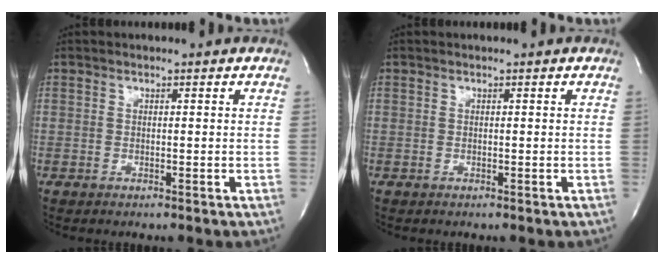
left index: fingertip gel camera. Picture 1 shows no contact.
{"total": 0.0}